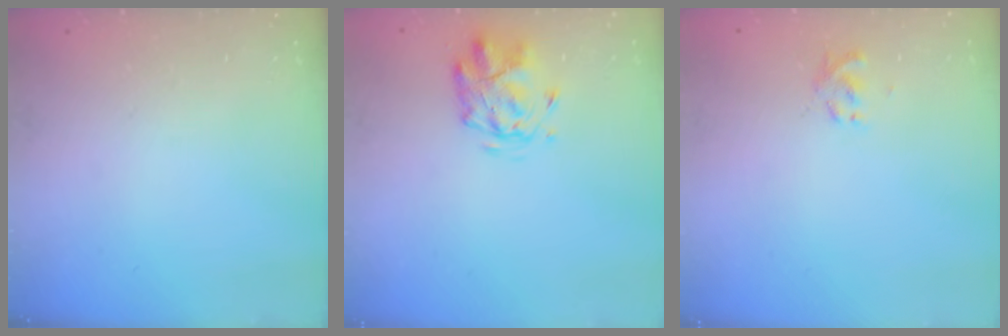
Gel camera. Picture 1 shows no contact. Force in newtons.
{"total": 2.9, "press": 2.5, "slide": 1.5}
{"total": 2.1, "press": 1.9, "slide": 0.8}